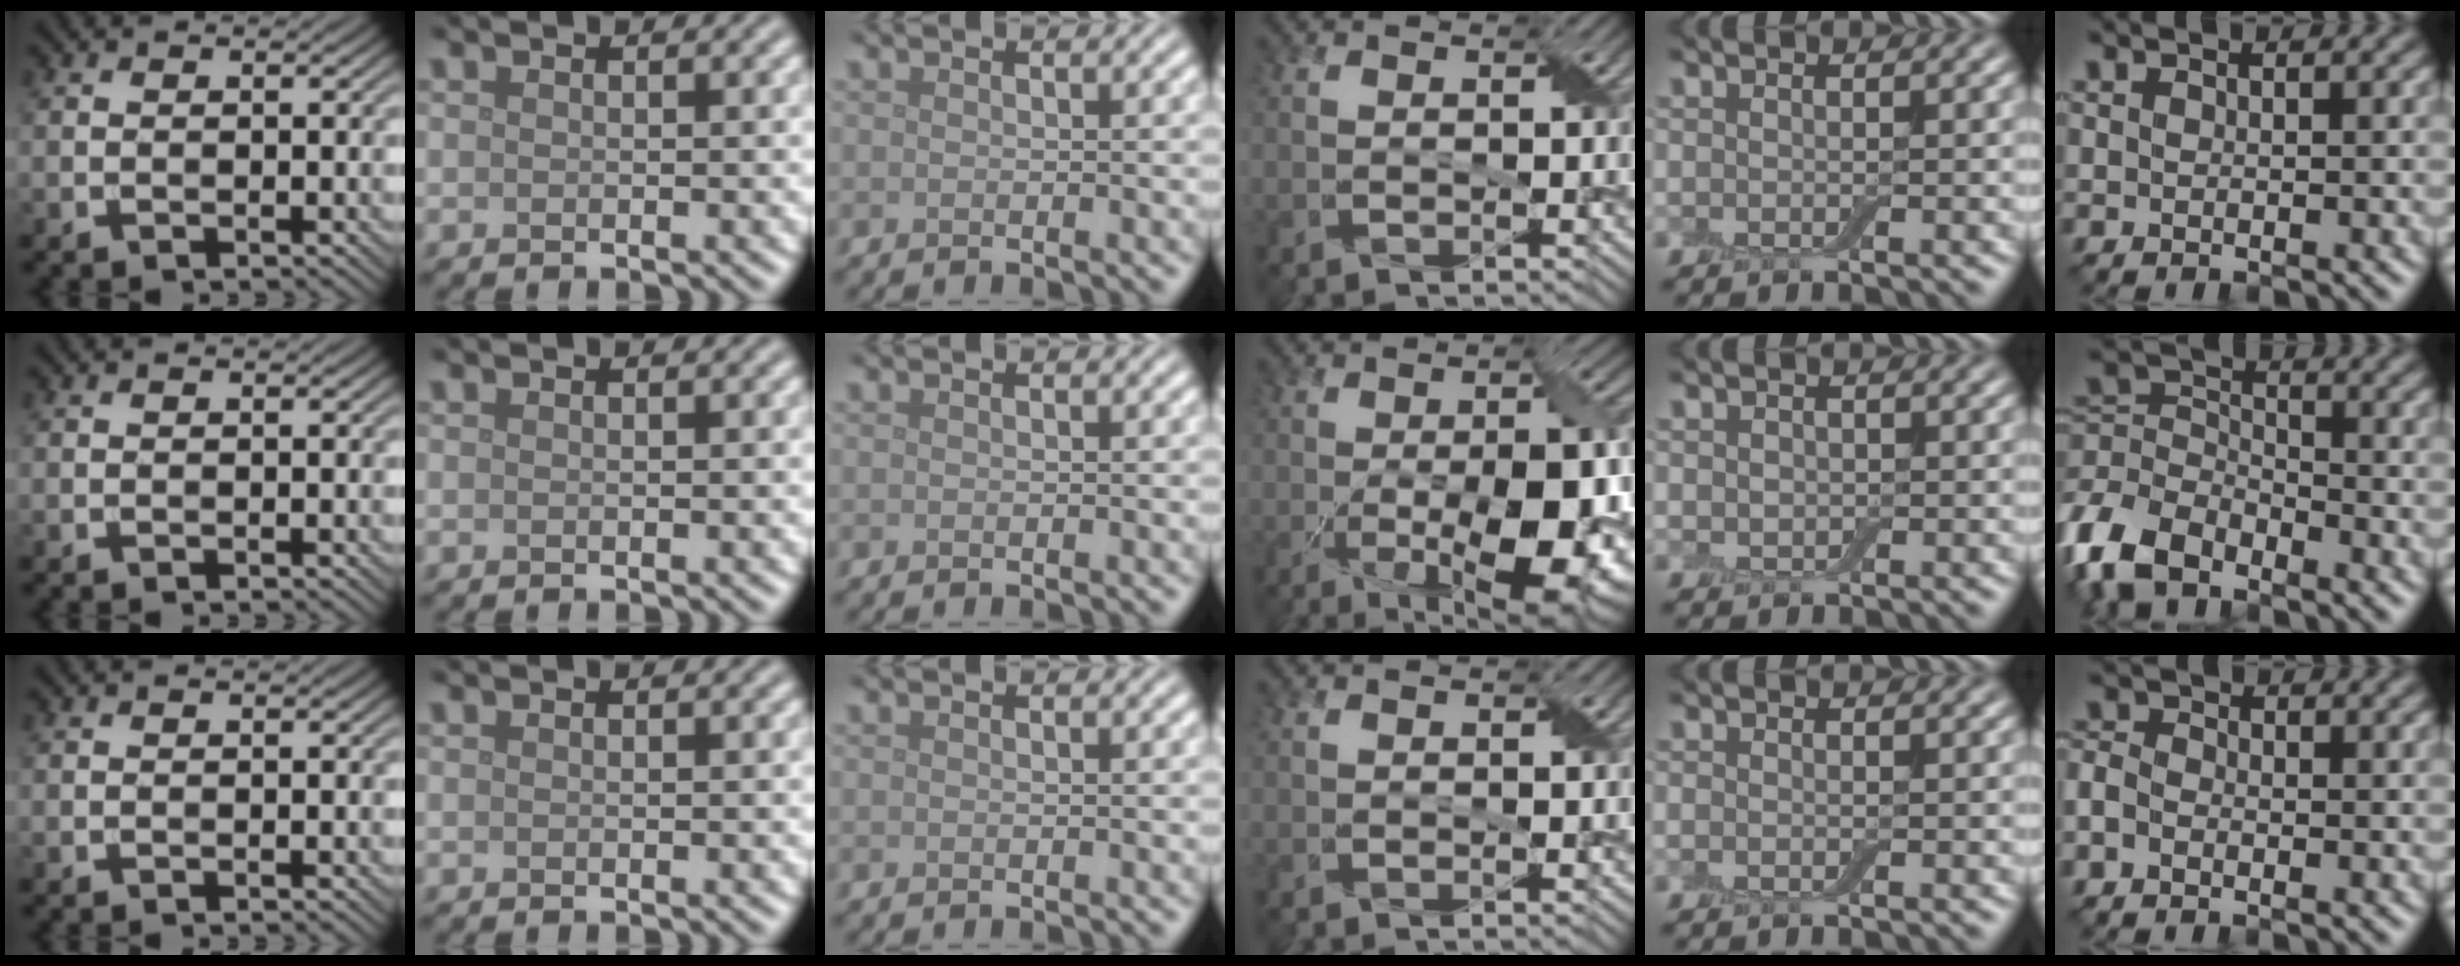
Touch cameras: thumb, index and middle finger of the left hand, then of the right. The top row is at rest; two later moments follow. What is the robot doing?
{"motion": "fold", "object": "cloth"}